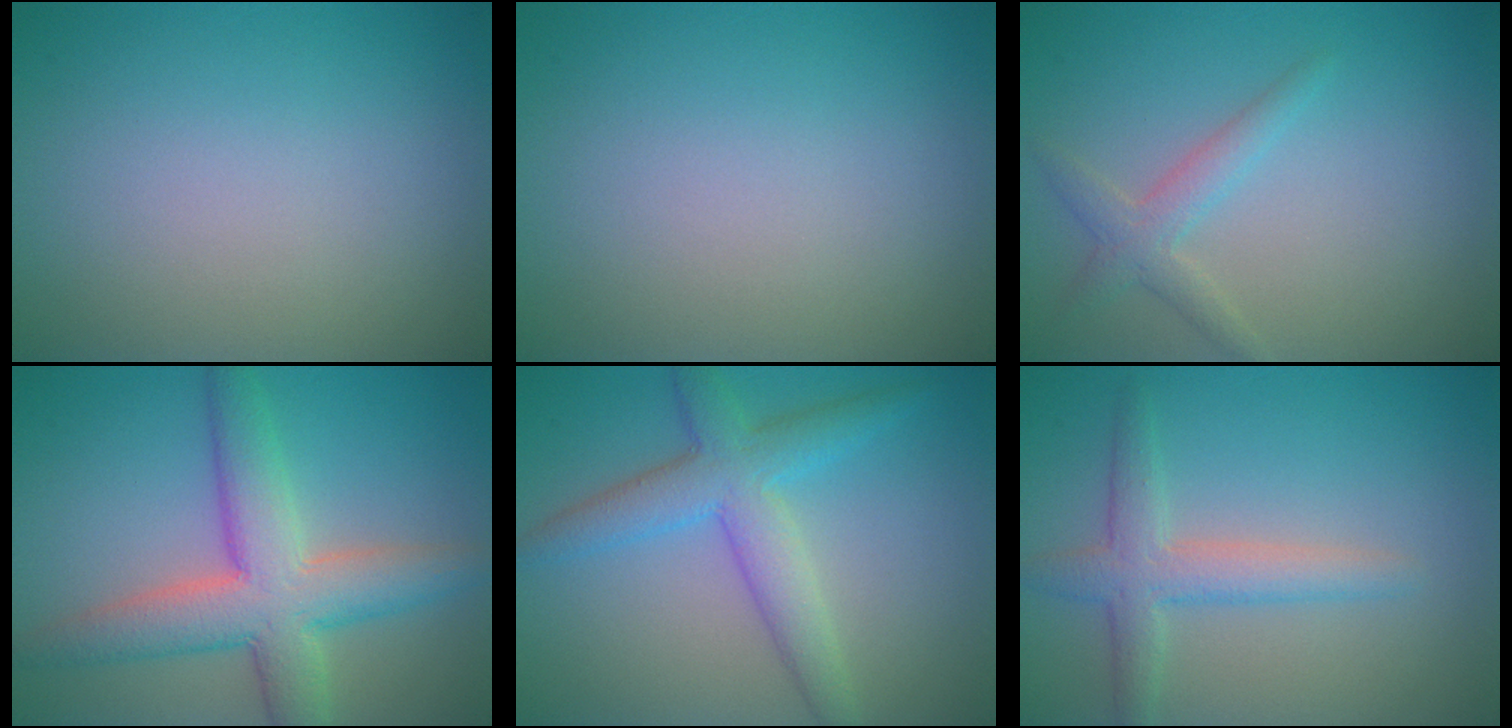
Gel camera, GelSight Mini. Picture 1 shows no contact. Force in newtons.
{"total": 0.0}
{"total": 2.2, "press": 2.2, "slide": 0.1}
{"total": 7.3, "press": 7.3, "slide": 0.4}
{"total": 5.0, "press": 5.0, "slide": 0.1}
{"total": 3.3, "press": 3.3, "slide": 0.0}